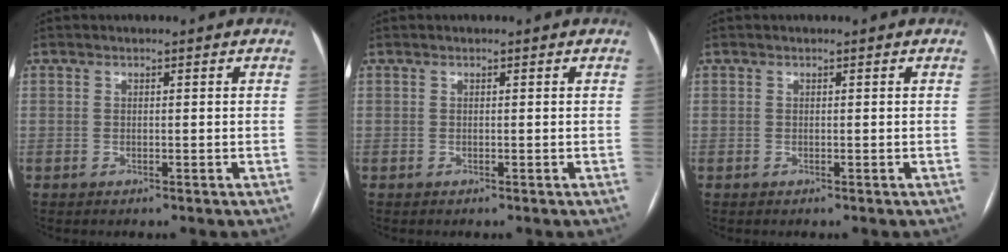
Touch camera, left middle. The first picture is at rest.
{"total": 0.0}
{"total": 0.0}